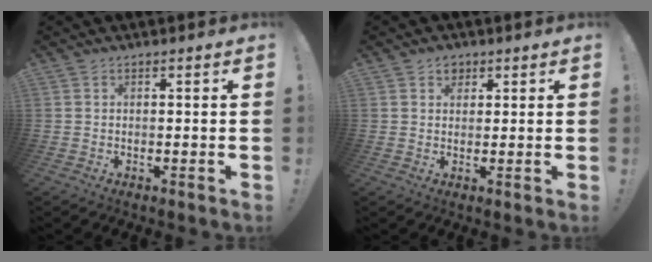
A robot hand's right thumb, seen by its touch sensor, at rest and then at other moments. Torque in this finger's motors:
{"motor_torque": [-0.18, 0.28, 0.12, -0.06, 0.00]}